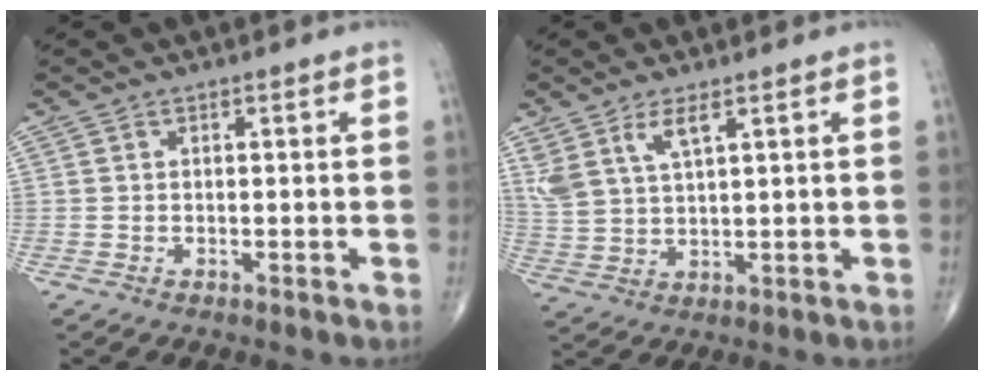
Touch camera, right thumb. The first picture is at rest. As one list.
[{"total": 6.2, "force": [3.6, 2.2, 4.6], "torque": [-0.098, -0.012, 0.080]}]